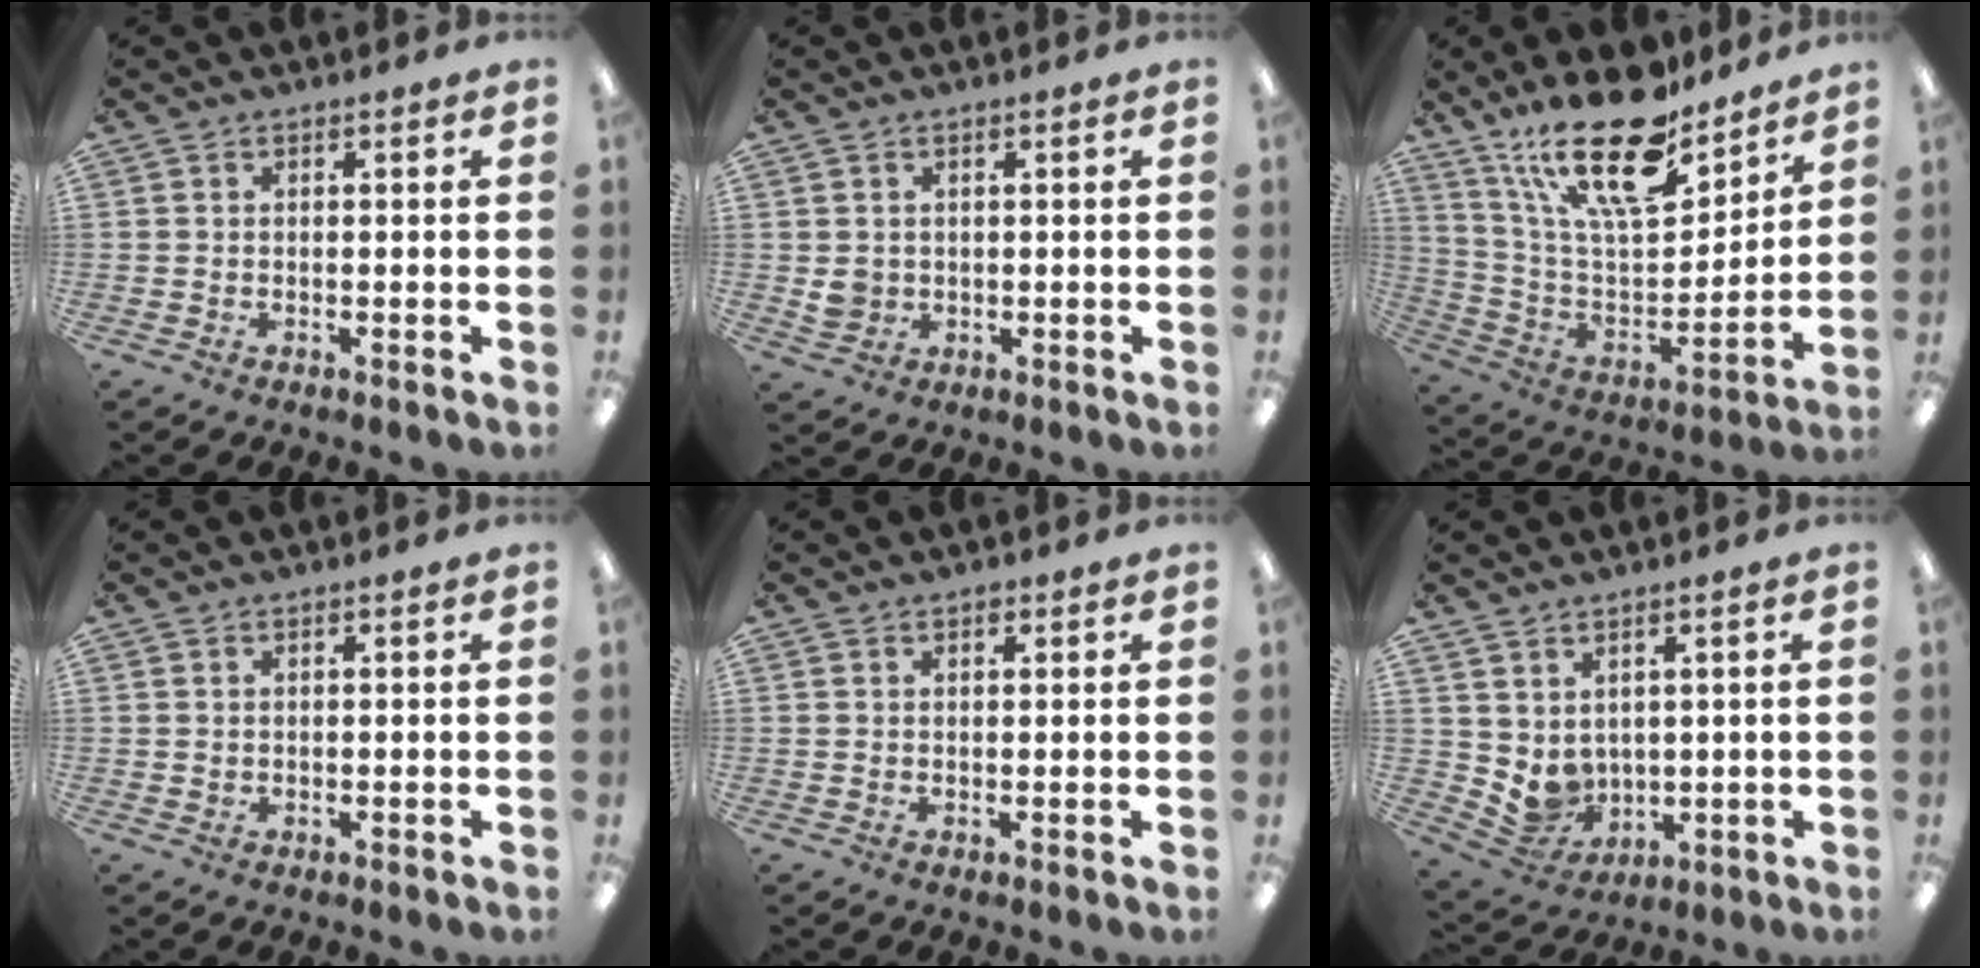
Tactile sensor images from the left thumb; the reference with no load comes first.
{"total": 3.2, "force": [0.8, 2.9, 1.0], "torque": [-0.006, -0.002, 0.013]}
{"total": 23.5, "force": [16.6, 8.5, 14.3], "torque": [-0.266, -0.099, 0.289]}
{"total": 0.6, "force": [0.3, 0.5, 0.0], "torque": [-0.001, 0.003, 0.006]}
{"total": 1.2, "force": [0.7, 0.7, 0.7], "torque": [-0.008, -0.001, 0.012]}
{"total": 5.6, "force": [2.9, 4.6, 1.4], "torque": [-0.036, -0.030, 0.061]}